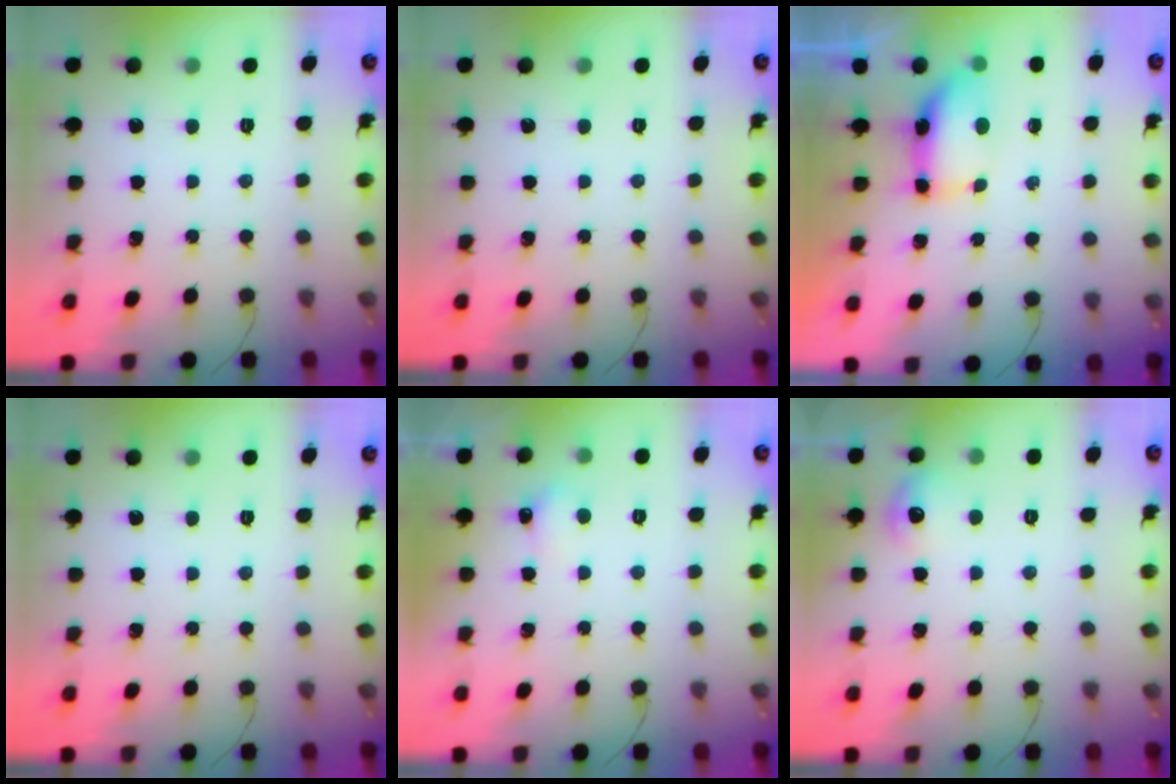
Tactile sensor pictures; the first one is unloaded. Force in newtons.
{"total": 0.0}
{"total": 10.4, "press": 8.1, "slide": 6.5}
{"total": 0.0}
{"total": 4.7, "press": 3.8, "slide": 2.7}
{"total": 7.6, "press": 7.5, "slide": 1.3}